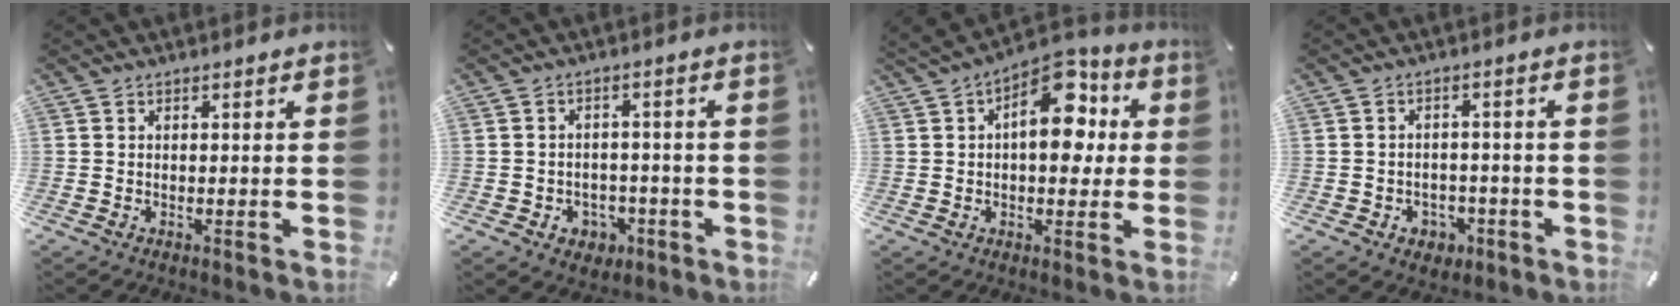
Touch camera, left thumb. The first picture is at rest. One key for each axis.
{"total": 4.7, "fx": -1.5, "fy": 4.3, "fz": 1.3, "tx": -0.017, "ty": 0.008, "tz": -0.025}
{"total": 14.0, "fx": 3.3, "fy": 8.5, "fz": 10.7, "tx": -0.145, "ty": -0.013, "tz": 0.053}
{"total": 4.2, "fx": -1.7, "fy": 3.7, "fz": 1.3, "tx": -0.013, "ty": 0.006, "tz": -0.030}